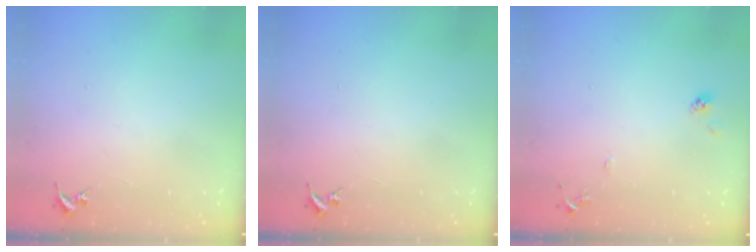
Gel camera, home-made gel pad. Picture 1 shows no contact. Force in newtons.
{"total": 0.0}
{"total": 7.8, "press": 7.7, "slide": 0.6}